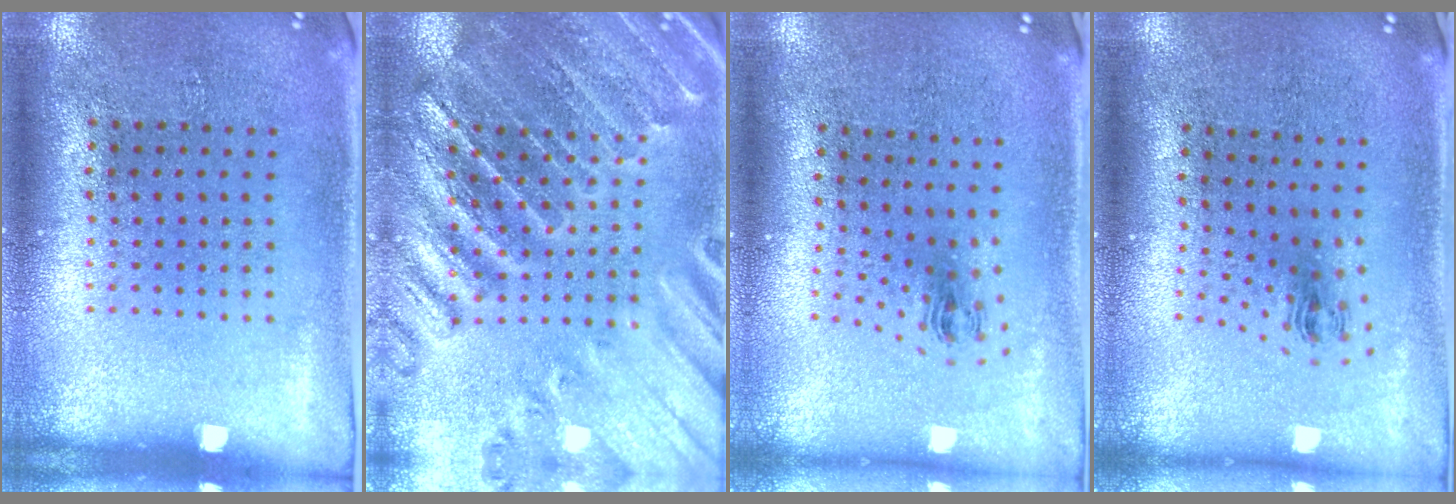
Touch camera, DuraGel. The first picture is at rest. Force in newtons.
{"total": 2.8, "press": 2.7, "slide": 0.3}
{"total": 1.0, "press": 0.5, "slide": 0.9}
{"total": 1.0, "press": 0.5, "slide": 0.9}